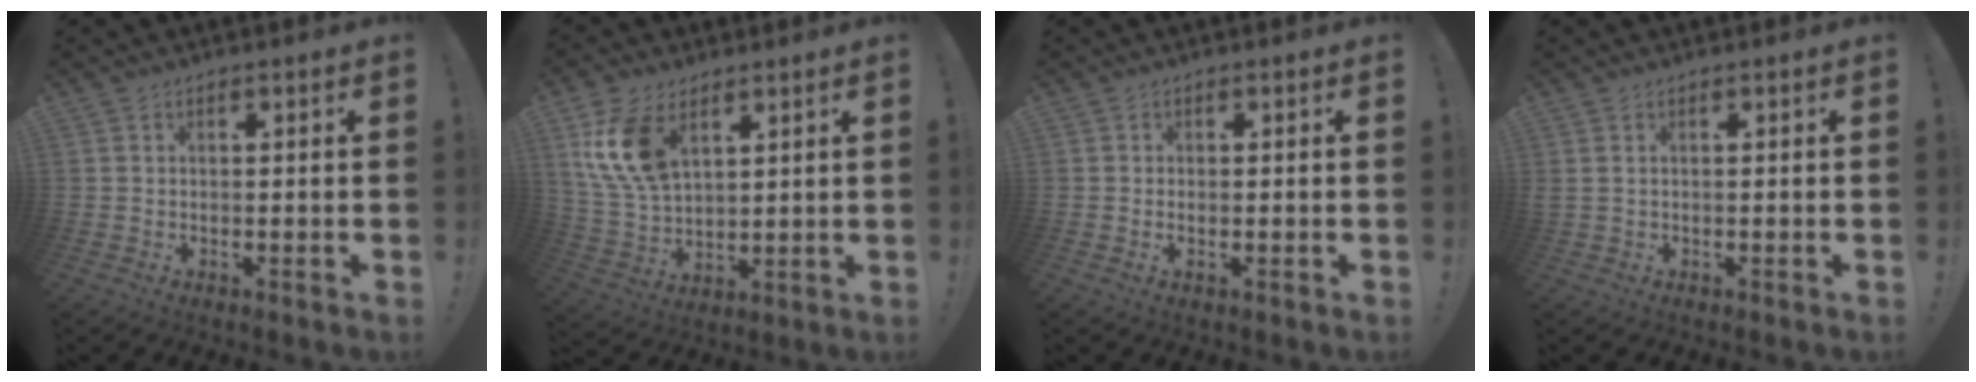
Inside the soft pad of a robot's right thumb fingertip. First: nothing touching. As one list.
[{"total": 13.8, "force": [6.5, 8.0, 9.2], "torque": [-0.192, -0.017, 0.125]}, {"total": 0.6, "force": [0.0, 0.2, 0.5], "torque": [-0.009, -0.001, 0.000]}, {"total": 0.6, "force": [0.3, 0.0, 0.5], "torque": [-0.015, 0.000, 0.006]}]